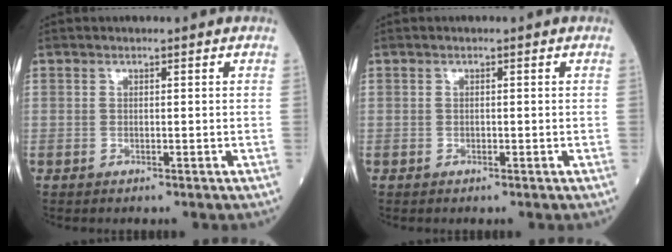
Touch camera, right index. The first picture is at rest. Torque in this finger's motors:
{"motor_torque": [-0.28, 0.07, -0.07, 0.00]}